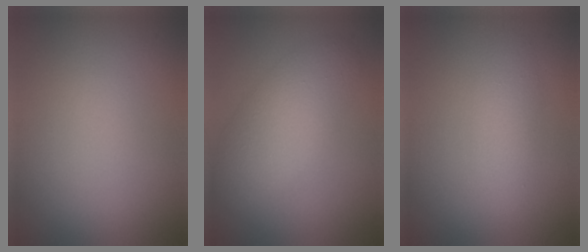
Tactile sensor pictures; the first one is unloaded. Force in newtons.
{"total": 4.5, "press": 4.4, "slide": 0.4}
{"total": 2.3, "press": 2.3, "slide": 0.1}